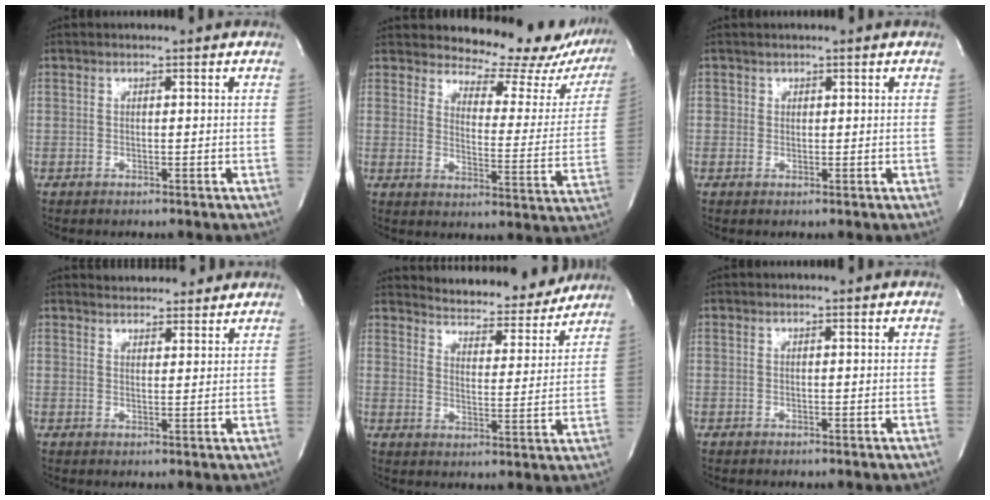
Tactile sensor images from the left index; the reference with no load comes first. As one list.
[{"total": 18.5, "force": [17.2, 5.2, 4.4], "torque": [-0.030, -0.087, 0.179]}, {"total": 0.8, "force": [0.0, 0.8, -0.1], "torque": [0.012, -0.004, -0.005]}, {"total": 6.2, "force": [5.7, 2.0, 1.2], "torque": [-0.014, 0.009, 0.071]}, {"total": 12.3, "force": [11.9, 2.6, 1.6], "torque": [-0.014, -0.024, 0.153]}, {"total": 0.0}]